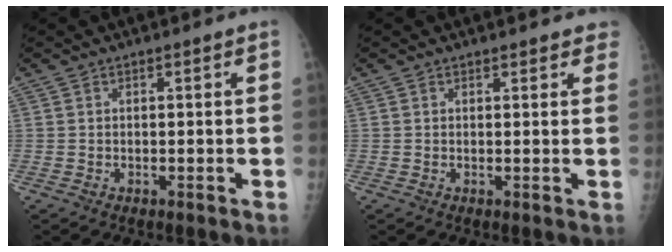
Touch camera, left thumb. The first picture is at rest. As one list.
[{"total": 3.2, "force": [2.7, 1.3, 1.0], "torque": [0.019, -0.005, 0.017]}]